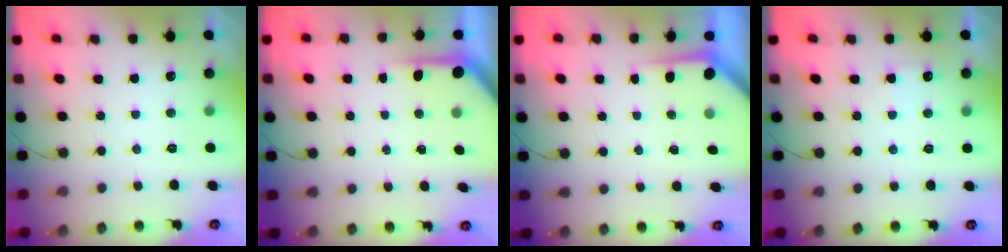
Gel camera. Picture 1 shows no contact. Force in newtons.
{"total": 3.8, "press": 3.8, "slide": 0.2}
{"total": 3.7, "press": 3.7, "slide": 0.4}
{"total": 4.3, "press": 4.3, "slide": 0.6}